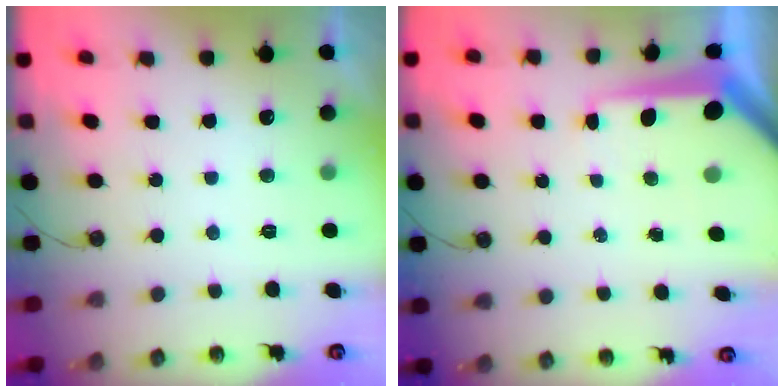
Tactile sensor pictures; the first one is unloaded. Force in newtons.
{"total": 8.9, "press": 8.9, "slide": 0.9}